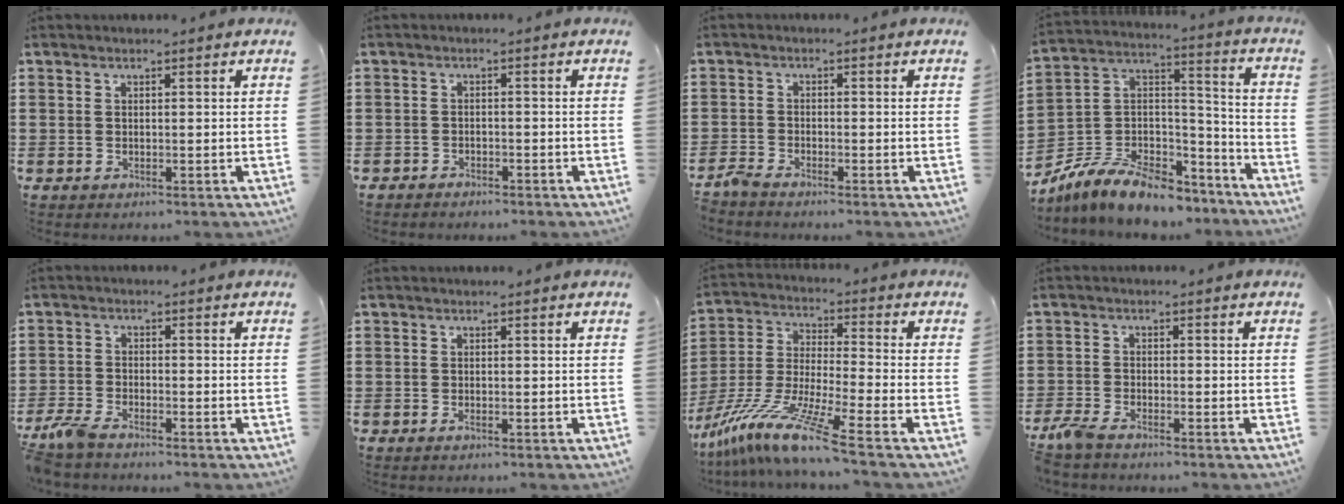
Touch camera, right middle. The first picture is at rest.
{"total": 1.6, "force": [-1.5, 0.3, -0.1], "torque": [-0.004, 0.001, -0.034]}
{"total": 1.9, "force": [-1.8, 0.0, 0.6], "torque": [-0.028, -0.003, -0.041]}
{"total": 9.1, "force": [-7.7, 2.9, 3.8], "torque": [-0.090, 0.009, -0.157]}
{"total": 3.9, "force": [-3.4, 0.7, 1.8], "torque": [-0.059, -0.008, -0.073]}
{"total": 0.6, "force": [-0.4, 0.2, 0.4], "torque": [-0.008, -0.006, -0.006]}
{"total": 11.1, "force": [-8.7, -0.4, 6.9], "torque": [-0.151, -0.011, -0.177]}
{"total": 3.1, "force": [-2.6, 0.5, 1.7], "torque": [-0.049, -0.006, -0.056]}